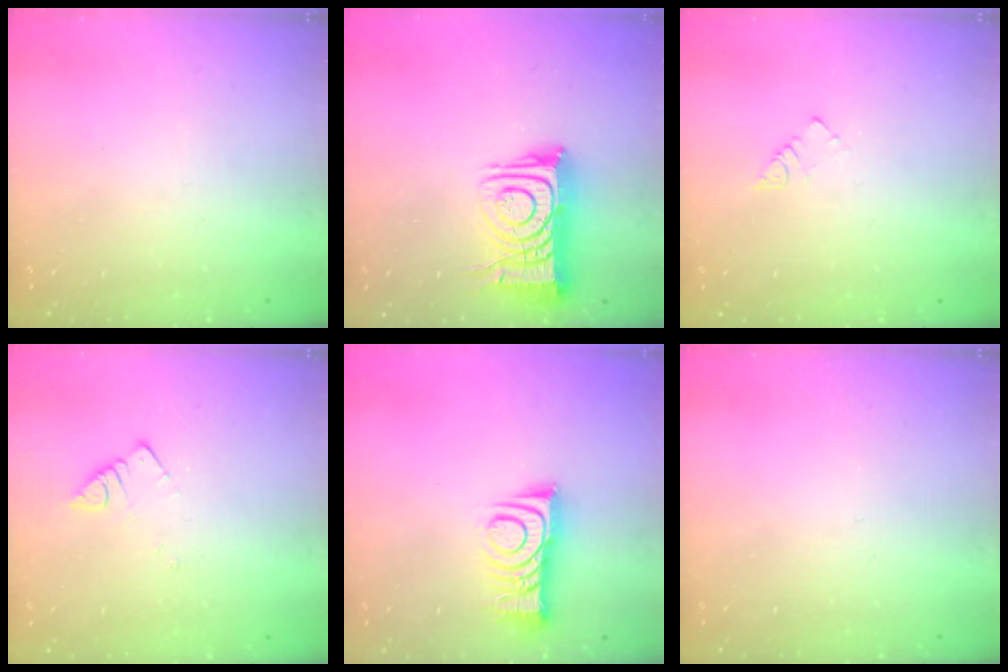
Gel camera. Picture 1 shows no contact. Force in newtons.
{"total": 14.3, "press": 14.2, "slide": 1.6}
{"total": 2.3, "press": 2.3, "slide": 0.4}
{"total": 2.5, "press": 2.5, "slide": 0.3}
{"total": 10.3, "press": 10.3, "slide": 0.4}
{"total": 0.0}